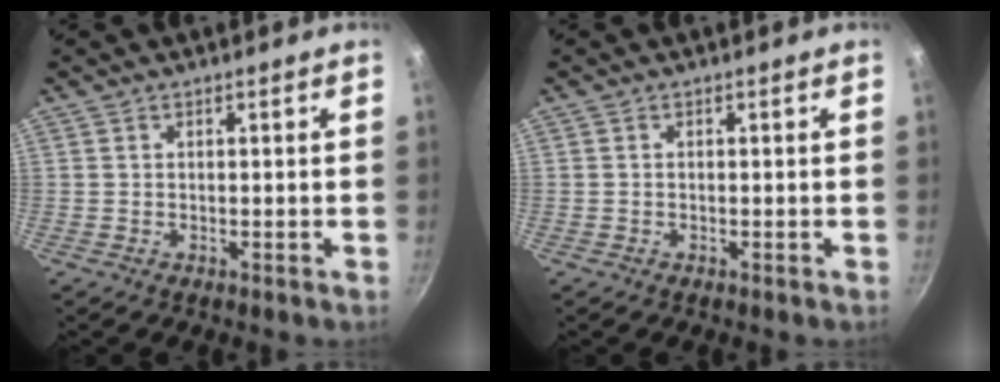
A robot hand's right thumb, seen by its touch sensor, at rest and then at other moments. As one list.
[{"total": 0.0}]